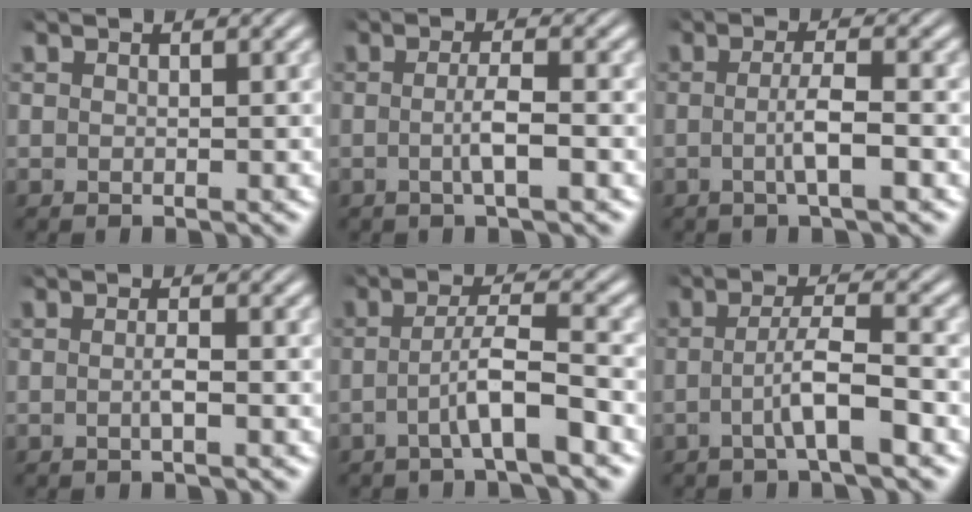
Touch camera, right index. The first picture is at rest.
{"total": 2.3, "force": [-0.8, -0.1, 2.2], "torque": [-0.036, -0.003, -0.014]}
{"total": 2.7, "force": [-0.8, -0.1, 2.6], "torque": [-0.043, -0.002, -0.015]}
{"total": 1.1, "force": [-0.6, -0.1, 0.9], "torque": [-0.019, -0.001, -0.015]}
{"total": 3.6, "force": [-1.9, 0.2, 3.0], "torque": [-0.052, 0.005, -0.035]}
{"total": 3.5, "force": [-1.4, 0.3, 3.2], "torque": [-0.052, 0.003, -0.027]}